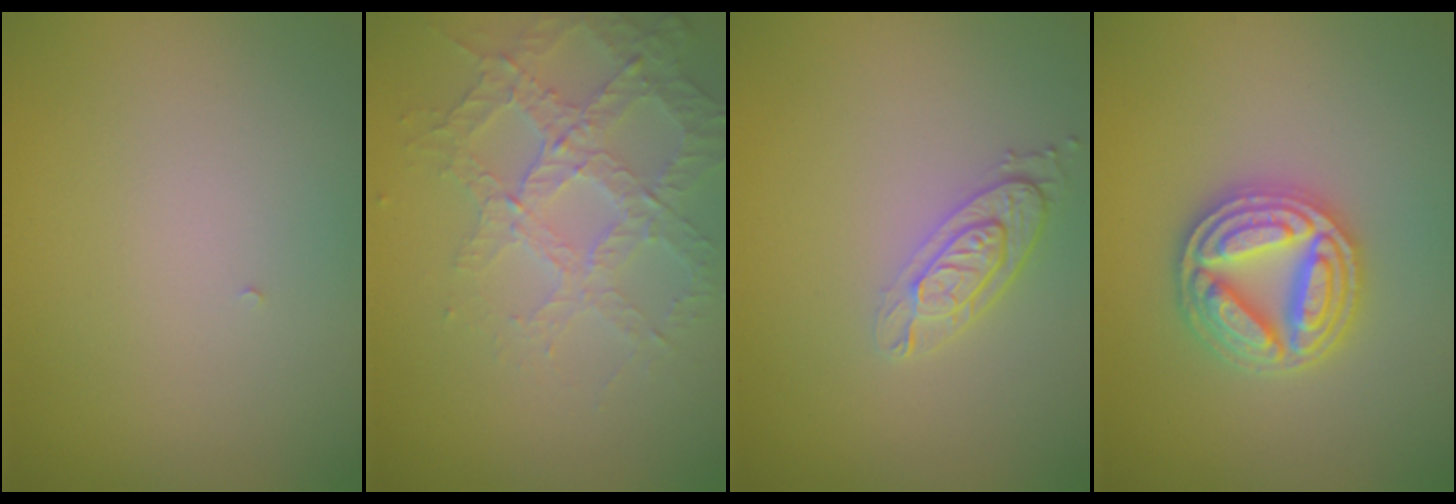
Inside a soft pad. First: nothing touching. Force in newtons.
{"total": 3.6, "press": 3.4, "slide": 1.4}
{"total": 2.8, "press": 2.2, "slide": 1.7}
{"total": 4.9, "press": 4.9, "slide": 0.8}